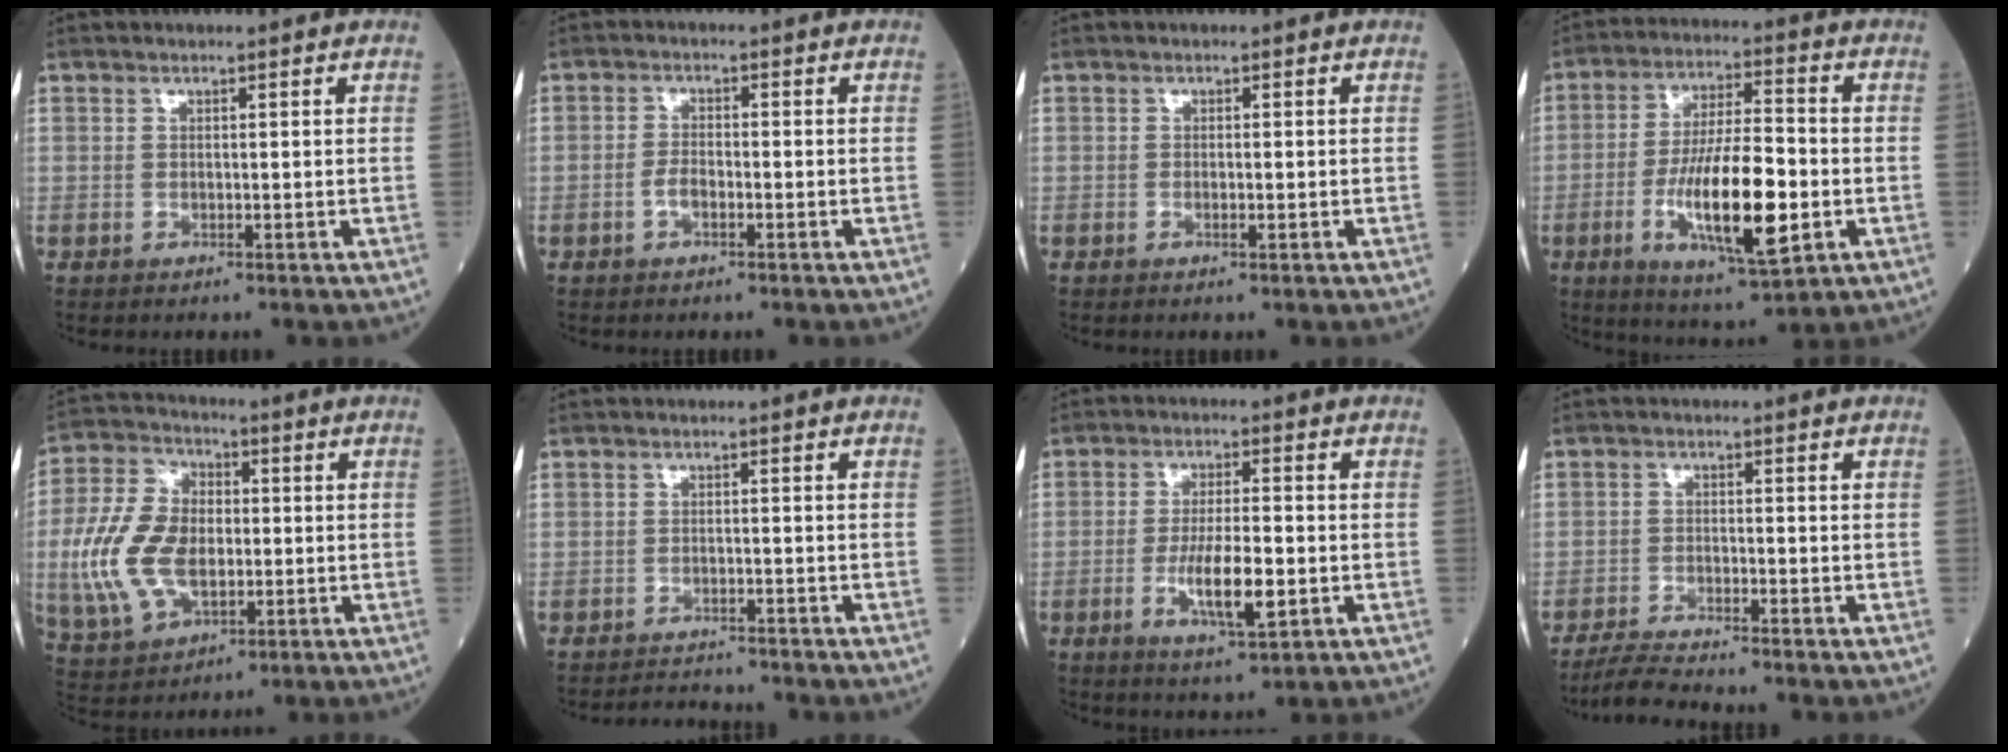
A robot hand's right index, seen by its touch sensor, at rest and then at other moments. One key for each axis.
{"total": 2.4, "fx": -0.9, "fy": 1.1, "fz": 1.9, "tx": -0.035, "ty": 0.004, "tz": -0.014}
{"total": 0.8, "fx": -0.2, "fy": 0.1, "fz": 0.7, "tx": -0.012, "ty": -0.001, "tz": -0.003}
{"total": 14.8, "fx": -3.6, "fy": 3.2, "fz": 14.0, "tx": -0.254, "ty": -0.010, "tz": -0.060}
{"total": 14.0, "fx": -1.2, "fy": 8.9, "fz": 10.8, "tx": -0.252, "ty": 0.015, "tz": -0.015}
{"total": 3.1, "fx": -3.1, "fy": -0.2, "fz": -0.1, "tx": 0.001, "ty": -0.015, "tz": -0.050}
{"total": 7.8, "fx": -2.0, "fy": 1.5, "fz": 7.4, "tx": -0.135, "ty": -0.011, "tz": -0.034}
{"total": 3.9, "fx": -3.7, "fy": -1.0, "fz": 1.0, "tx": -0.032, "ty": -0.024, "tz": -0.072}